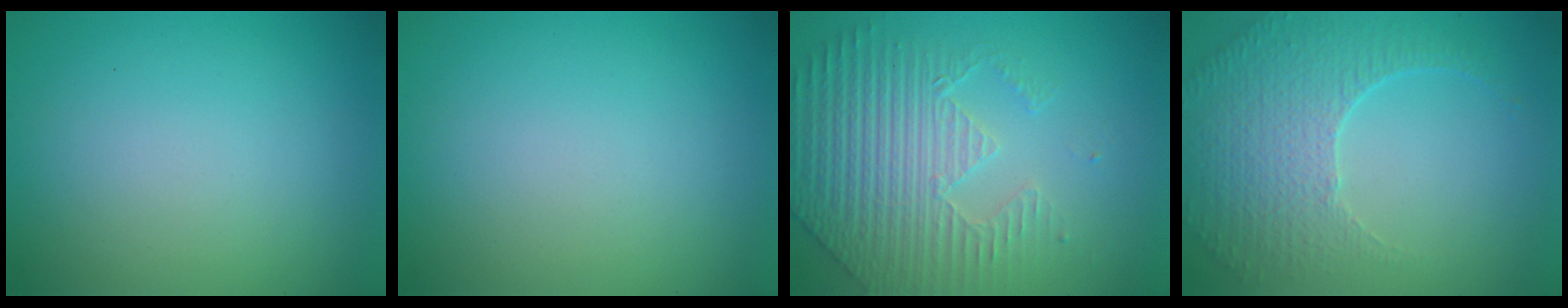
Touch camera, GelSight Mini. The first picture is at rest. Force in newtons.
{"total": 0.0}
{"total": 4.3, "press": 4.2, "slide": 1.1}
{"total": 5.3, "press": 3.7, "slide": 3.8}